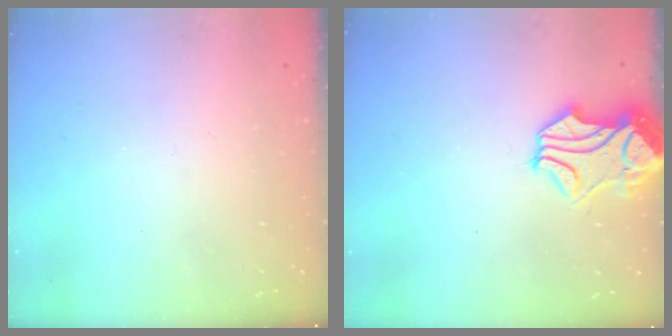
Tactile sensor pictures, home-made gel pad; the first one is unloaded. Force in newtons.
{"total": 2.1, "press": 1.4, "slide": 1.5}